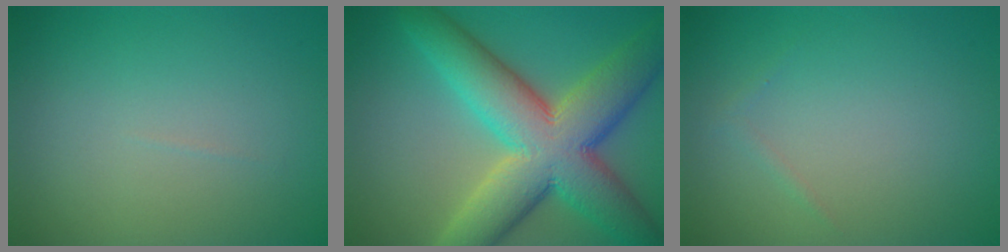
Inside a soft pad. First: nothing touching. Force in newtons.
{"total": 12.6, "press": 12.6, "slide": 0.4}
{"total": 0.5, "press": 0.5, "slide": 0.0}